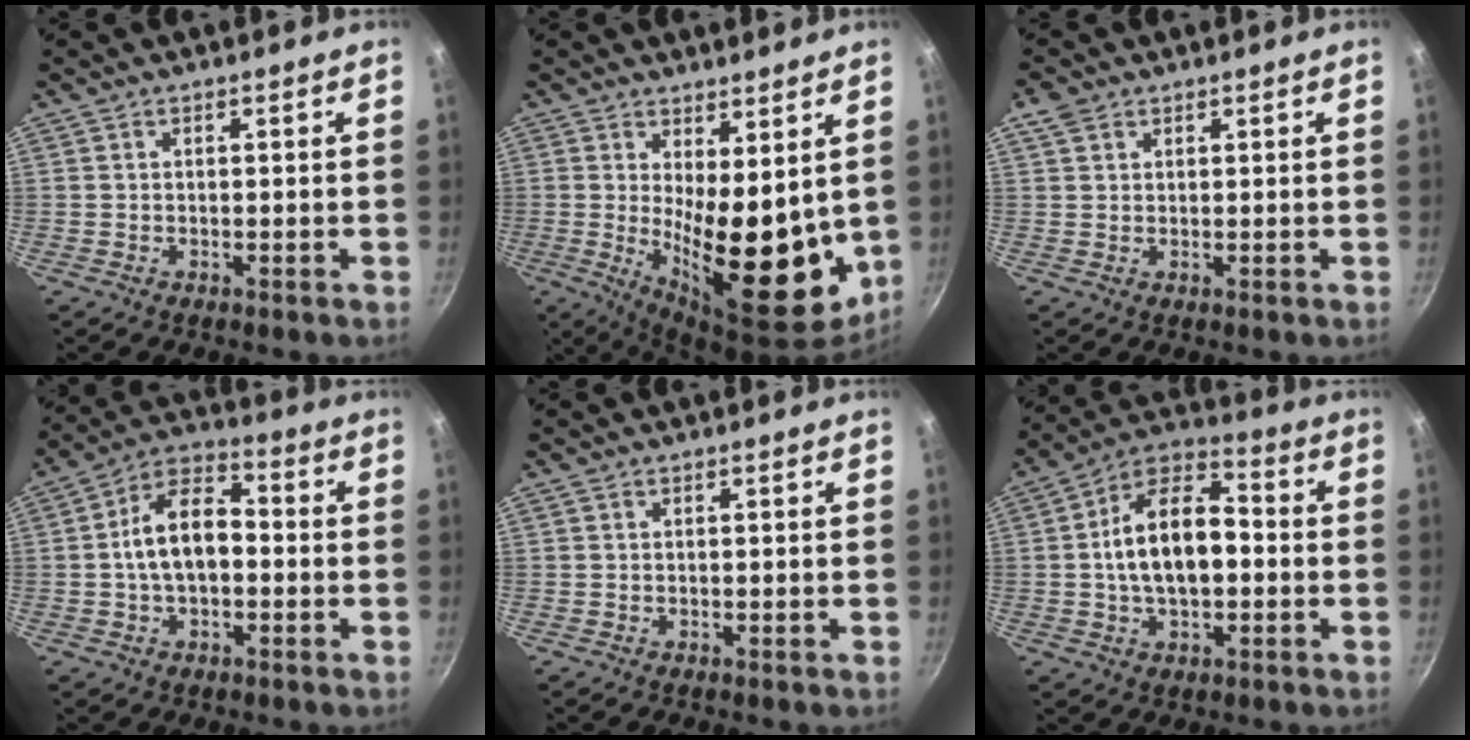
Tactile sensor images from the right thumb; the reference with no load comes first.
{"total": 16.2, "force": [1.5, 6.6, 14.7], "torque": [-0.183, -0.042, 0.037]}
{"total": 2.9, "force": [1.6, 2.0, 1.3], "torque": [-0.020, 0.000, 0.030]}
{"total": 11.4, "force": [-0.8, 6.9, 9.0], "torque": [-0.133, 0.040, -0.026]}
{"total": 0.0}
{"total": 14.9, "force": [-0.5, 8.6, 12.2], "torque": [-0.181, 0.039, -0.021]}